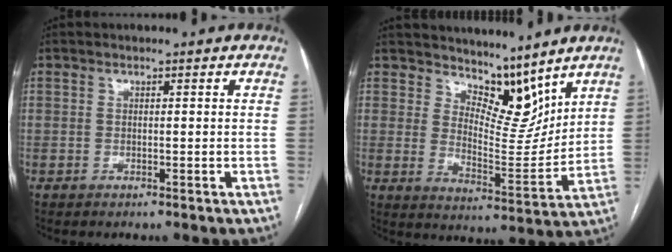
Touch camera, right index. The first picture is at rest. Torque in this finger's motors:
{"motor_torque": [-0.28, 0.38, 0.03, 0.00]}